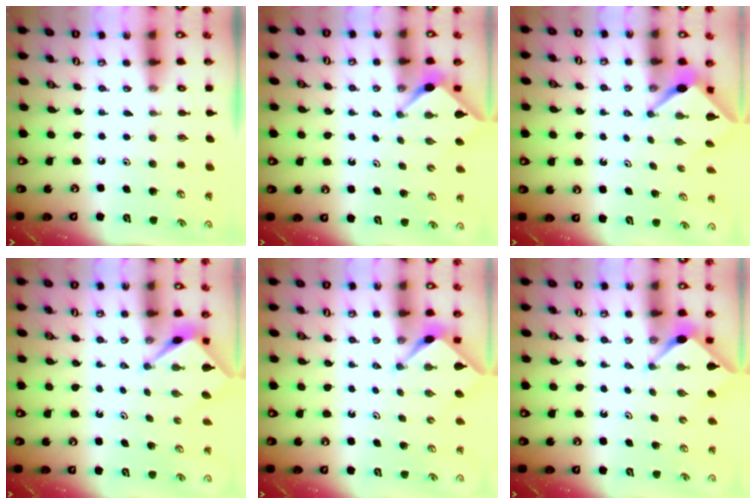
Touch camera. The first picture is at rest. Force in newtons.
{"total": 2.9, "press": 2.9, "slide": 0.3}
{"total": 3.2, "press": 3.2, "slide": 0.1}
{"total": 2.7, "press": 2.7, "slide": 0.1}
{"total": 2.4, "press": 2.3, "slide": 0.3}
{"total": 2.9, "press": 2.9, "slide": 0.3}